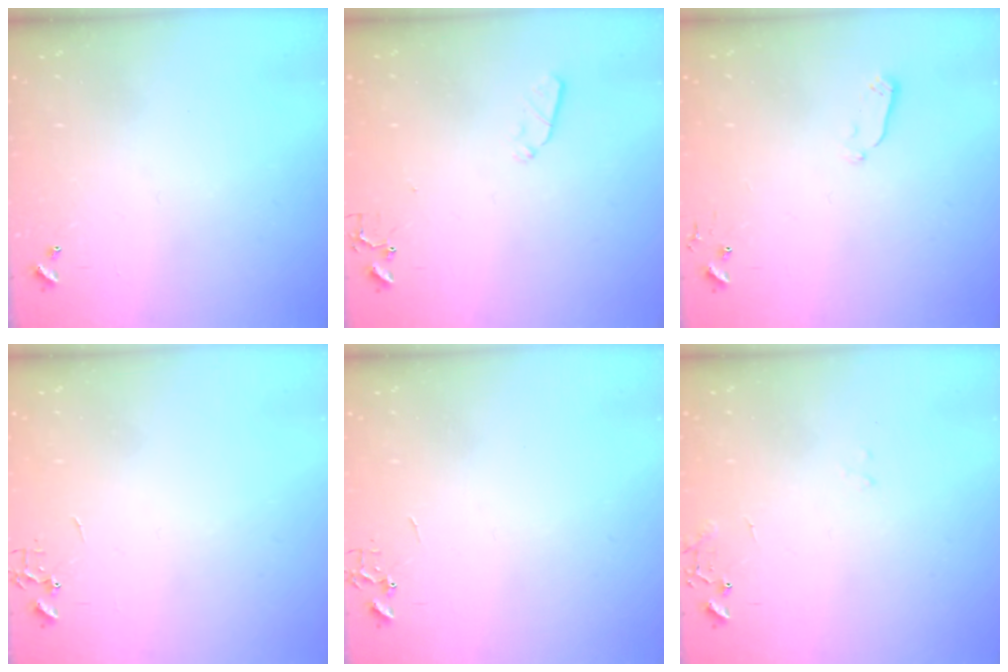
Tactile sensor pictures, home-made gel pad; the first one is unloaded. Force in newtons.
{"total": 3.6, "press": 3.5, "slide": 0.6}
{"total": 2.9, "press": 2.9, "slide": 0.4}
{"total": 0.0}
{"total": 0.0}
{"total": 8.0, "press": 8.0, "slide": 0.9}